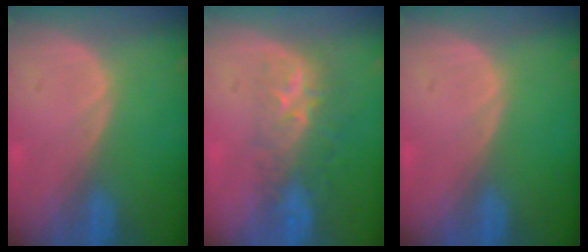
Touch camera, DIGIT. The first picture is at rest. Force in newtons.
{"total": 8.7, "press": 7.1, "slide": 5.0}
{"total": 0.0}